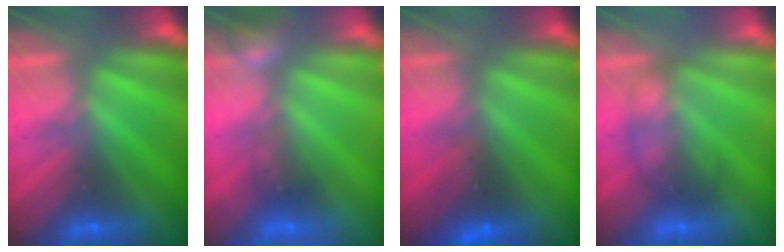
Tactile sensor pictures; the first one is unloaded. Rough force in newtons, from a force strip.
{"total": 2.4}
{"total": 7.2}
{"total": 1.8}